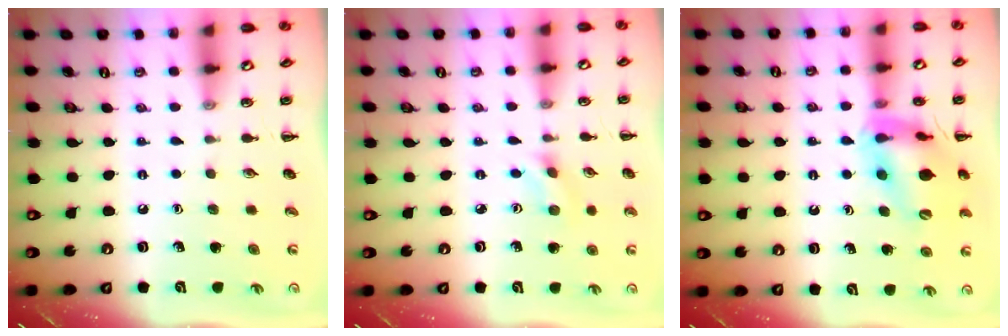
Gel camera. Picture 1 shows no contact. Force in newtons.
{"total": 2.0, "press": 1.9, "slide": 0.8}
{"total": 17.4, "press": 17.1, "slide": 3.2}